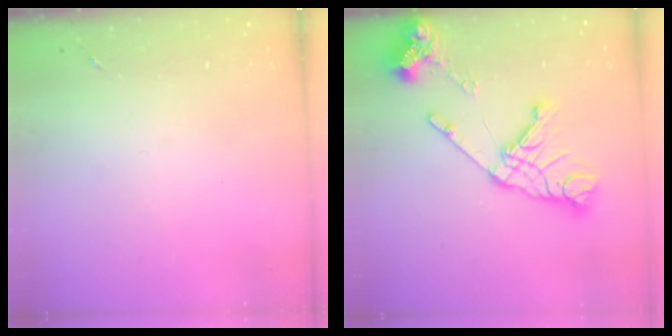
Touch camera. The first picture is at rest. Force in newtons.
{"total": 19.2, "press": 19.1, "slide": 2.3}